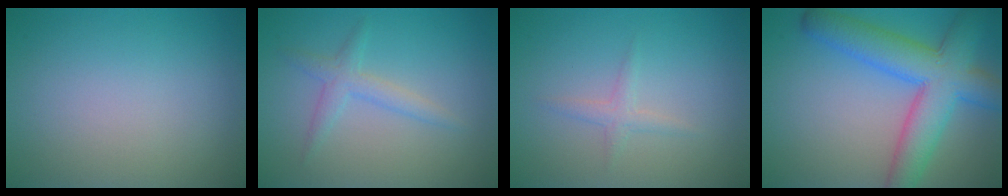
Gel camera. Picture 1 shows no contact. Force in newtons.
{"total": 1.9, "press": 1.9, "slide": 0.1}
{"total": 1.2, "press": 1.2, "slide": 0.0}
{"total": 8.2, "press": 8.2, "slide": 0.3}